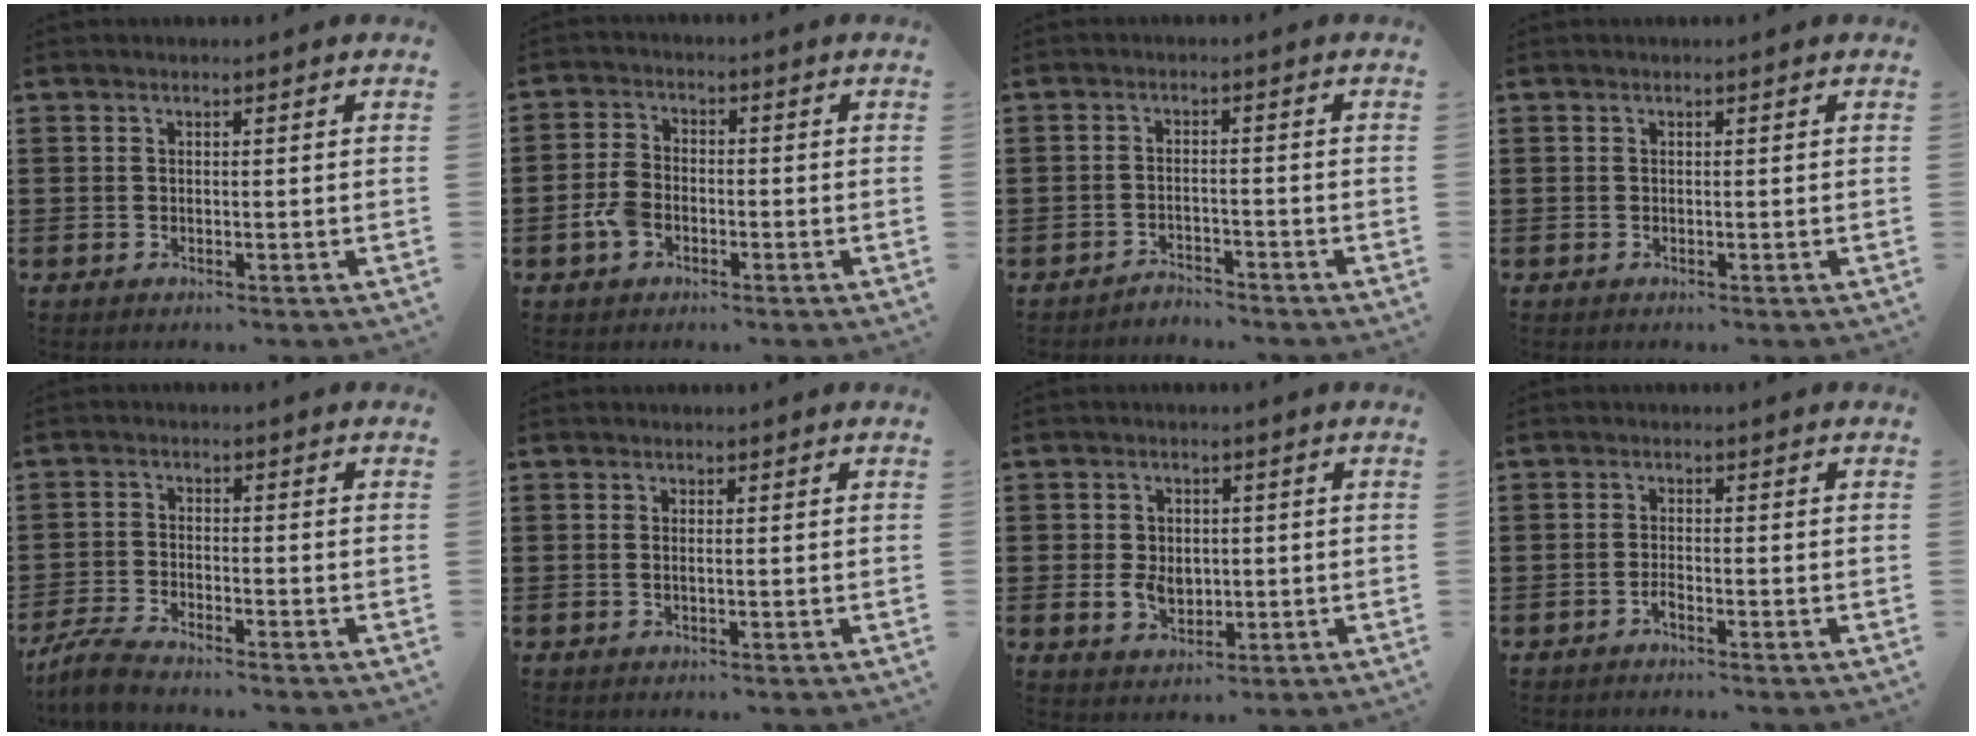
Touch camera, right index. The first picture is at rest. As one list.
[{"total": 4.5, "force": [-1.8, 2.8, 3.0], "torque": [-0.081, 0.002, -0.040]}, {"total": 2.4, "force": [-2.4, 0.2, -0.2], "torque": [-0.007, 0.002, -0.052]}, {"total": 0.0}, {"total": 4.2, "force": [-3.9, 0.1, 1.3], "torque": [-0.045, -0.006, -0.084]}, {"total": 0.8, "force": [-0.1, 0.2, 0.8], "torque": [-0.016, -0.001, -0.001]}, {"total": 4.8, "force": [-0.2, 3.6, 3.2], "torque": [-0.059, 0.008, -0.006]}, {"total": 1.2, "force": [-1.0, 0.2, 0.6], "torque": [-0.013, -0.003, -0.019]}]